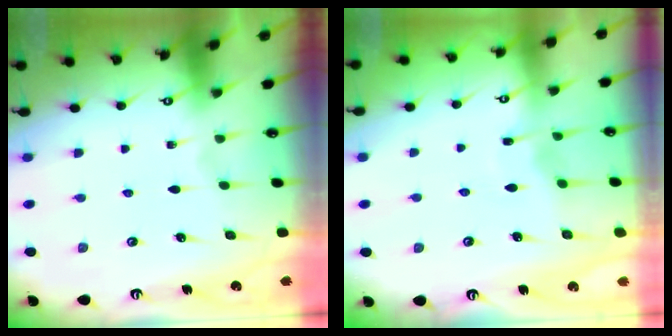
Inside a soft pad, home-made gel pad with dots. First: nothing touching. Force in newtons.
{"total": 3.0, "press": 3.0, "slide": 0.3}